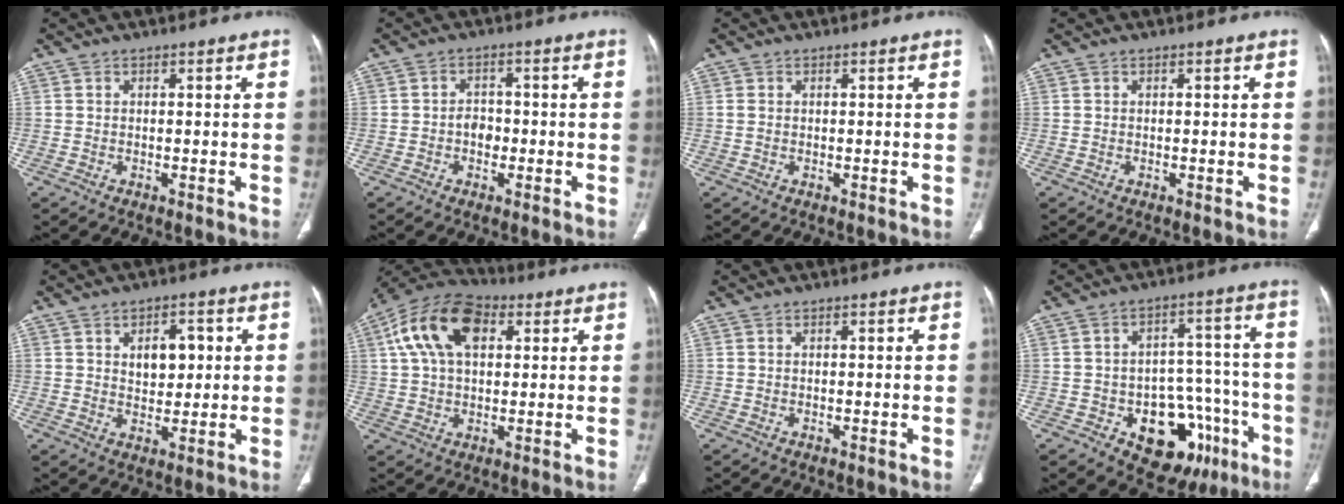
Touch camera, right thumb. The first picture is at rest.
{"total": 3.2, "force": [-0.8, 2.5, 1.8], "torque": [-0.011, 0.009, -0.018]}
{"total": 0.8, "force": [0.2, 0.5, 0.6], "torque": [-0.023, 0.010, 0.009]}
{"total": 0.0}
{"total": 6.9, "force": [1.7, 4.3, 5.1], "torque": [-0.048, -0.007, 0.029]}
{"total": 15.2, "force": [5.0, 9.1, 11.1], "torque": [-0.197, 0.018, 0.083]}
{"total": 0.6, "force": [0.1, 0.2, 0.5], "torque": [-0.016, 0.005, 0.005]}
{"total": 17.3, "force": [-7.8, 10.7, 11.1], "torque": [-0.100, 0.058, -0.095]}